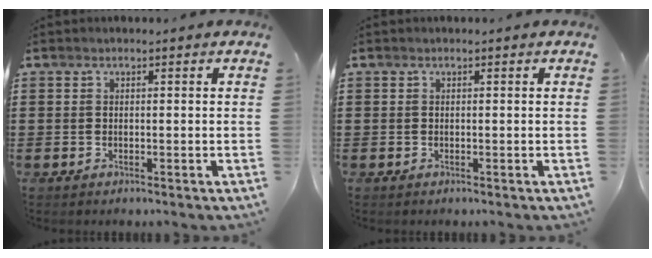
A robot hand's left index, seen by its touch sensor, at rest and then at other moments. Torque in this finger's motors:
{"motor_torque": [0.00, 0.00, 0.00, 0.01]}